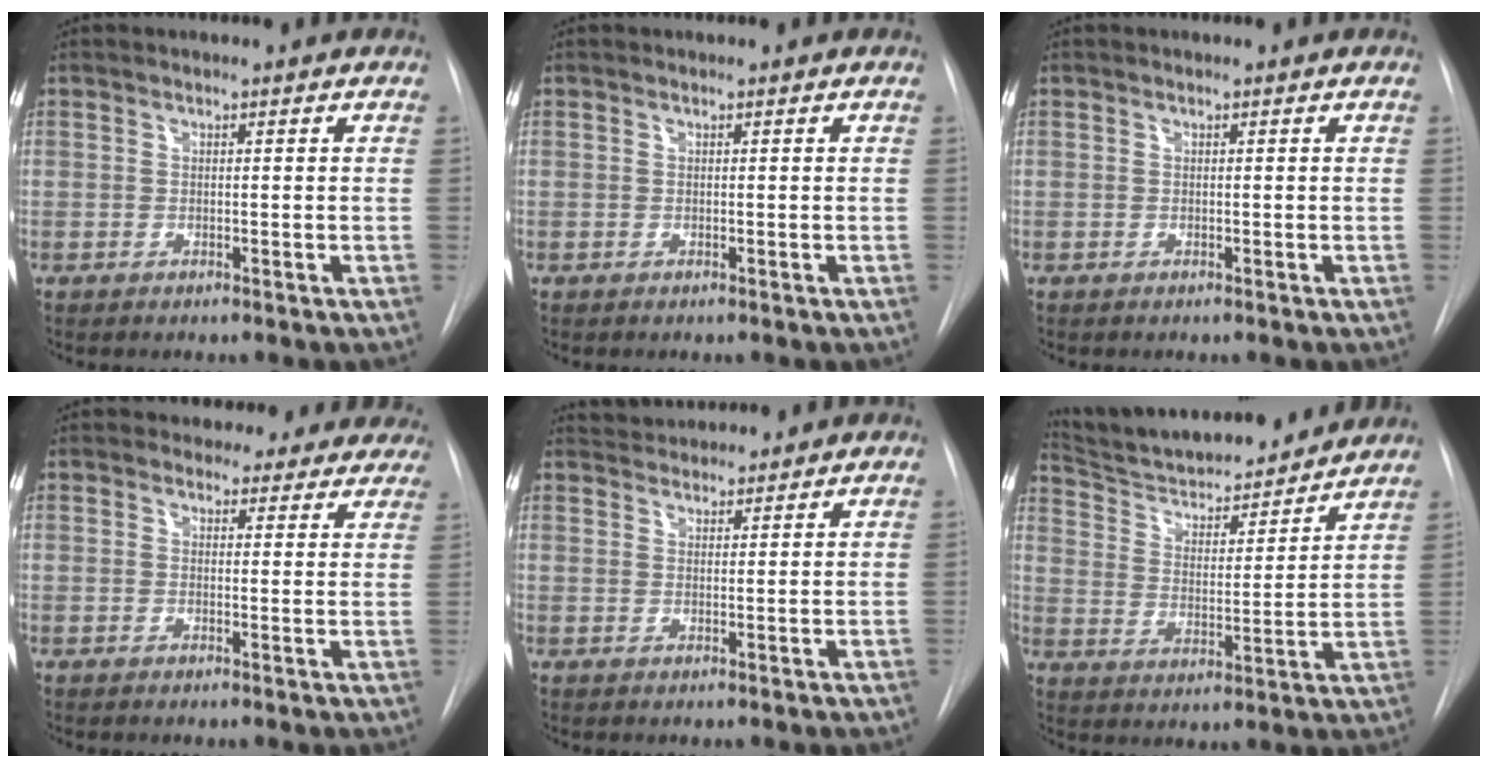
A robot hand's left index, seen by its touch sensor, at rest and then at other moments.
{"total": 0.0}
{"total": 0.0}
{"total": 10.7, "force": [9.6, 4.6, 0.7], "torque": [0.029, -0.019, 0.082]}
{"total": 4.0, "force": [4.0, 0.7, 0.2], "torque": [-0.007, 0.025, 0.065]}
{"total": 17.9, "force": [16.6, 2.8, 6.0], "torque": [-0.094, -0.008, 0.256]}